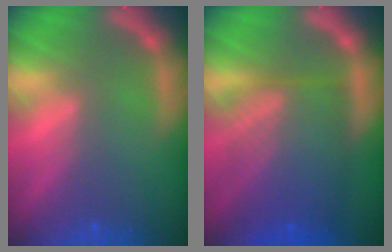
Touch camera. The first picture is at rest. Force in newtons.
{"total": 9.5}